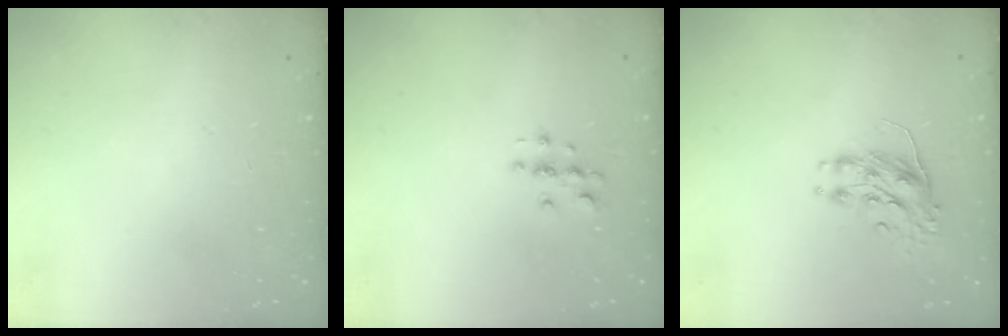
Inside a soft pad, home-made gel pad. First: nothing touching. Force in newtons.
{"total": 2.8, "press": 2.8, "slide": 0.2}
{"total": 8.0, "press": 8.0, "slide": 0.2}